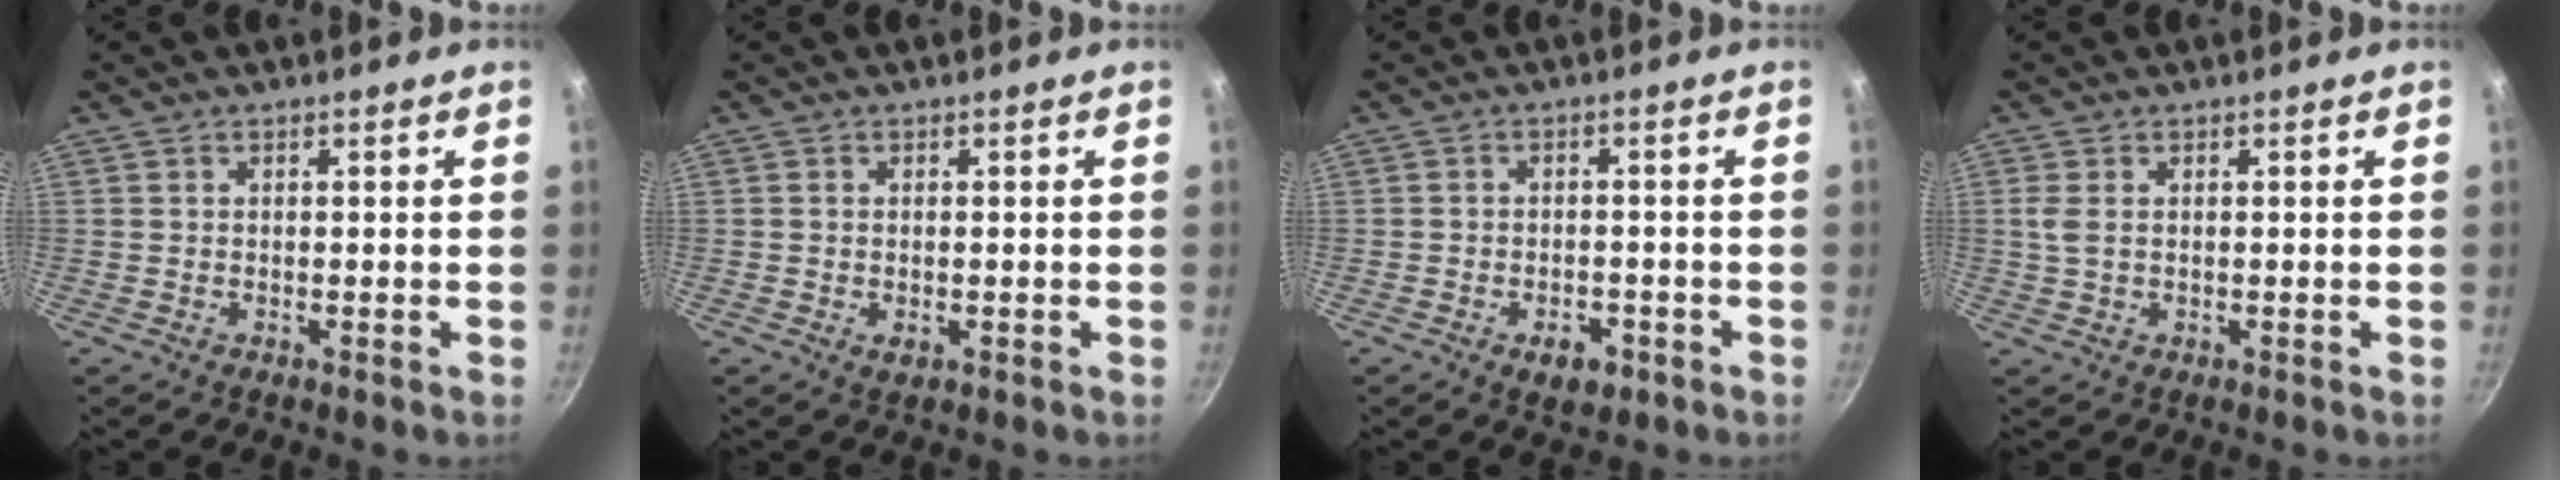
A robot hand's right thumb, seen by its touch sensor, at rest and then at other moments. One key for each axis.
{"total": 1.7, "fx": -0.3, "fy": 1.0, "fz": 1.3, "tx": -0.021, "ty": -0.004, "tz": -0.004}
{"total": 4.5, "fx": -2.2, "fy": 2.7, "fz": 2.8, "tx": -0.032, "ty": 0.016, "tz": -0.027}
{"total": 2.4, "fx": 0.4, "fy": 1.4, "fz": 1.9, "tx": -0.043, "ty": 0.000, "tz": 0.010}